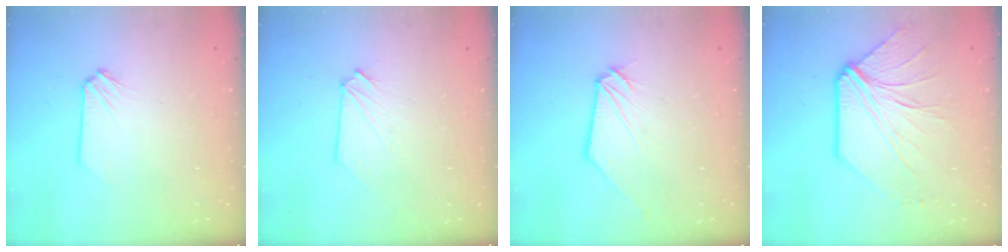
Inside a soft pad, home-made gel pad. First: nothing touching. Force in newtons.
{"total": 0.0}
{"total": 1.1, "press": 1.1, "slide": 0.1}
{"total": 8.7, "press": 8.6, "slide": 1.0}